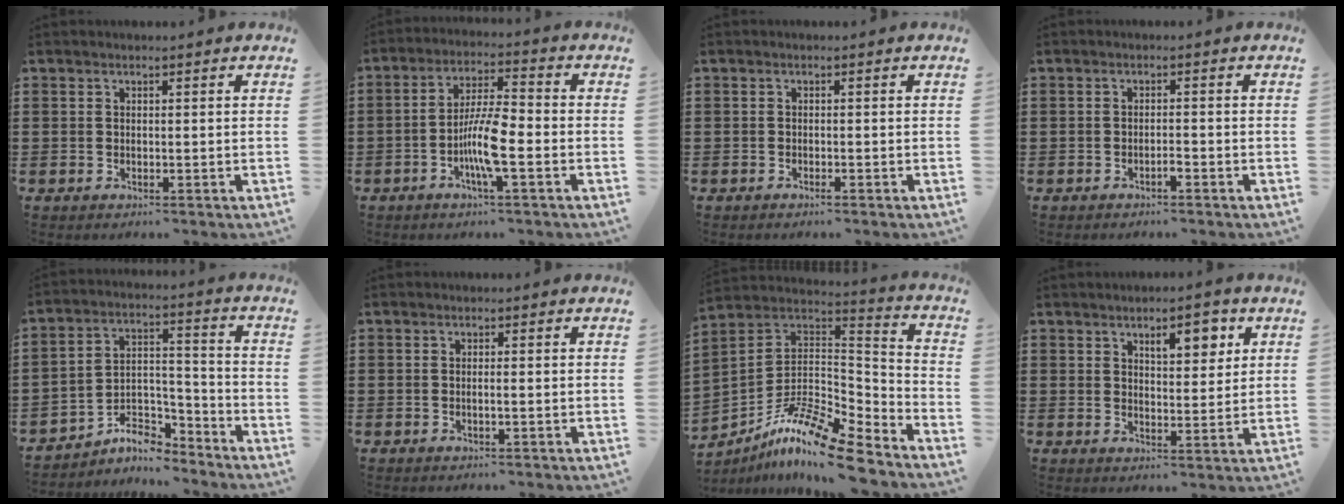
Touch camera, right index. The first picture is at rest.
{"total": 7.8, "force": [-2.5, 1.5, 7.3], "torque": [-0.149, -0.005, -0.051]}
{"total": 0.7, "force": [-0.5, 0.1, 0.4], "torque": [-0.009, -0.003, -0.010]}
{"total": 1.3, "force": [-0.9, 0.2, 0.9], "torque": [-0.019, -0.003, -0.017]}
{"total": 6.8, "force": [-6.0, 2.2, 2.3], "torque": [-0.041, 0.011, -0.115]}
{"total": 0.7, "force": [-0.3, -0.1, 0.7], "torque": [-0.013, -0.003, -0.005]}
{"total": 14.1, "force": [-10.7, 2.3, 8.8], "torque": [-0.169, 0.017, -0.205]}
{"total": 5.4, "force": [2.8, 2.1, 4.1], "torque": [-0.055, -0.004, 0.040]}